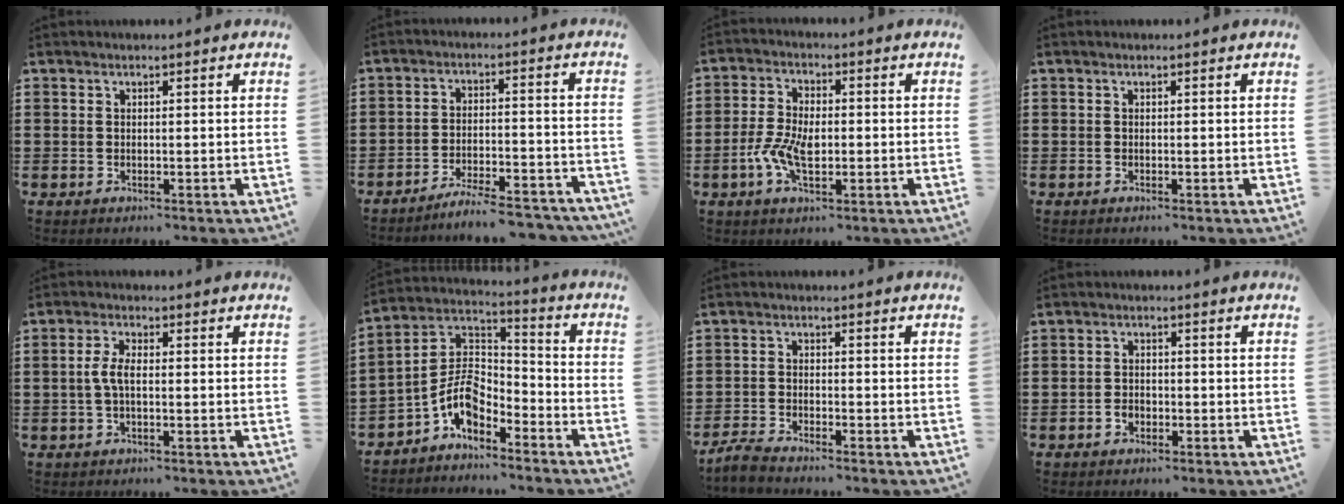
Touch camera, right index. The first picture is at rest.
{"total": 5.8, "force": [-5.5, 0.0, 1.9], "torque": [-0.030, -0.002, -0.103]}
{"total": 5.9, "force": [-1.3, 3.2, 4.7], "torque": [-0.105, 0.001, -0.027]}
{"total": 0.0}
{"total": 3.5, "force": [-0.4, 1.2, 3.3], "torque": [-0.081, -0.003, -0.017]}
{"total": 7.2, "force": [-4.0, 4.0, 4.5], "torque": [-0.120, -0.015, -0.088]}
{"total": 2.9, "force": [-2.8, 0.0, 0.5], "torque": [-0.019, 0.002, -0.061]}
{"total": 1.7, "force": [-0.9, 1.2, 0.7], "torque": [-0.016, 0.000, -0.020]}